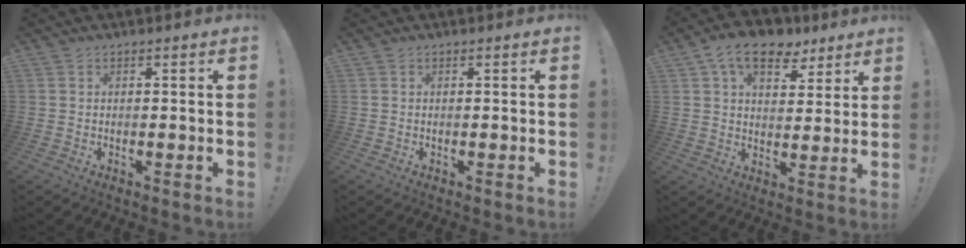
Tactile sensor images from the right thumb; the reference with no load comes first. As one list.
[{"total": 0.0}, {"total": 13.0, "force": [7.3, 7.7, 7.6], "torque": [-0.110, -0.031, 0.132]}]